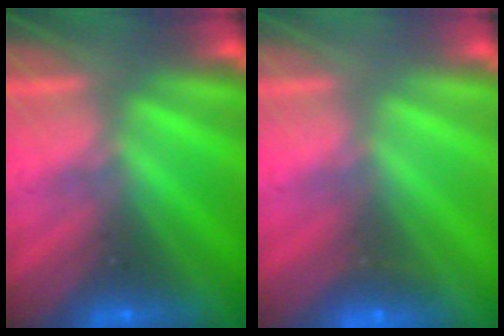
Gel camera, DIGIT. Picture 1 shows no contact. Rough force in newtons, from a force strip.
{"total": 1.9}